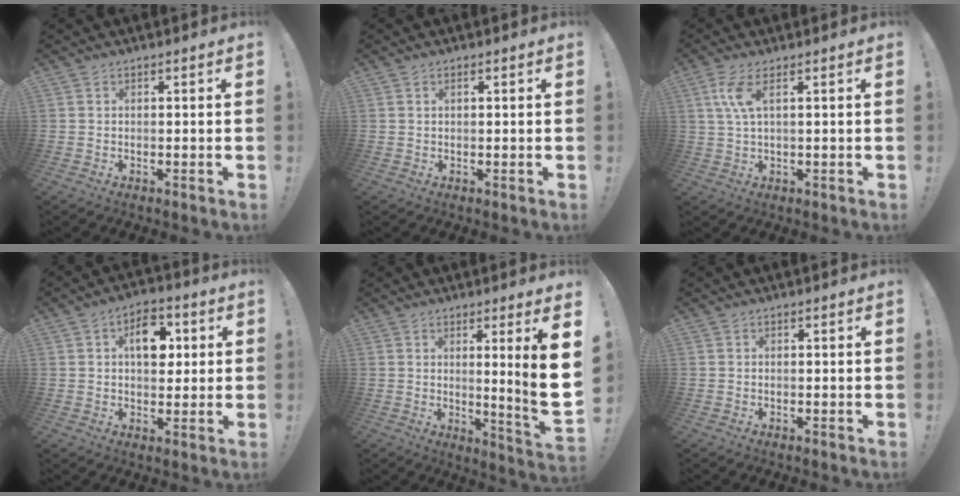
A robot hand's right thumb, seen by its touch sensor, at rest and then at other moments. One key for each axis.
{"total": 0.7, "fx": 0.3, "fy": 0.2, "fz": 0.6, "tx": -0.018, "ty": 0.003, "tz": 0.007}
{"total": 5.6, "fx": 1.9, "fy": 1.4, "fz": 5.1, "tx": -0.091, "ty": -0.004, "tz": 0.033}
{"total": 10.5, "fx": 2.6, "fy": 7.0, "fz": 7.4, "tx": -0.086, "ty": 0.005, "tz": 0.041}
{"total": 10.6, "fx": 1.7, "fy": -1.1, "fz": 10.4, "tx": -0.146, "ty": -0.030, "tz": 0.016}
{"total": 0.0}